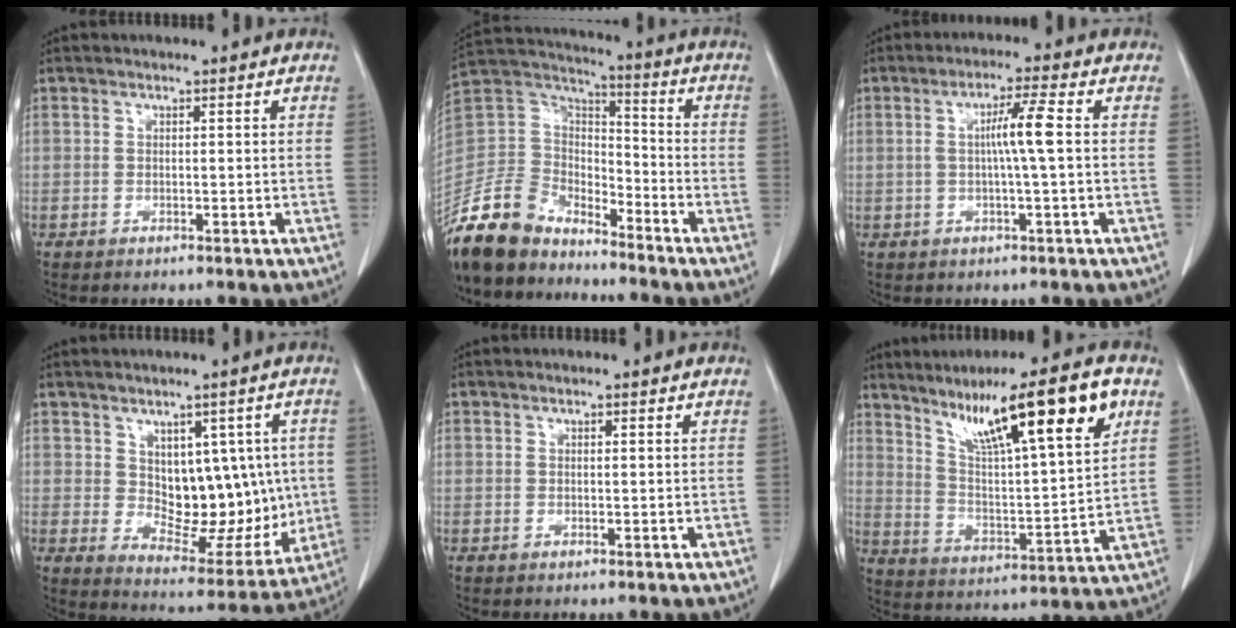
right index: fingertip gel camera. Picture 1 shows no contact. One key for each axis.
{"total": 17.4, "fx": -14.5, "fy": 7.5, "fz": 6.1, "tx": -0.138, "ty": 0.026, "tz": -0.279}
{"total": 5.5, "fx": 0.2, "fy": -0.2, "fz": 5.5, "tx": -0.101, "ty": 0.008, "tz": 0.006}
{"total": 14.1, "fx": 1.8, "fy": 8.4, "fz": 11.2, "tx": -0.142, "ty": 0.012, "tz": 0.057}
{"total": 0.9, "fx": 0.6, "fy": 0.4, "fz": 0.6, "tx": -0.016, "ty": 0.002, "tz": 0.010}
{"total": 20.5, "fx": 11.4, "fy": 2.5, "fz": 16.8, "tx": -0.272, "ty": 0.019, "tz": 0.189}